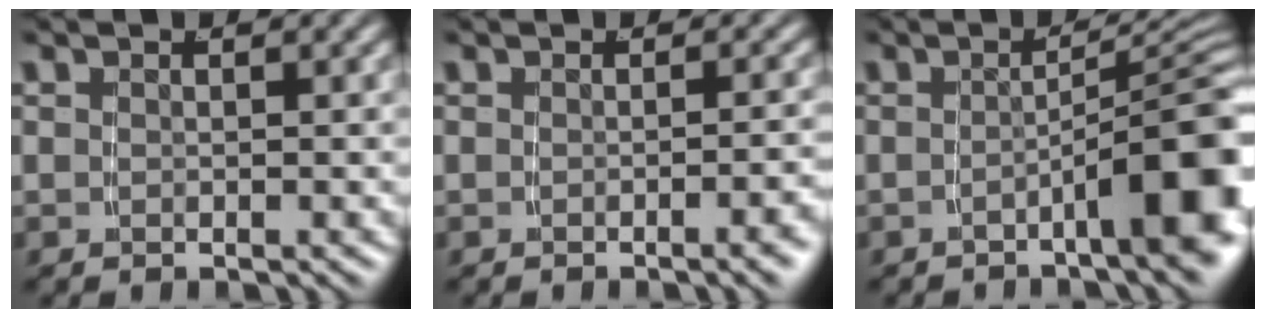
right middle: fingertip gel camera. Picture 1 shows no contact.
{"total": 1.4, "force": [-0.9, -0.4, 1.0], "torque": [-0.012, 0.010, -0.017]}
{"total": 7.9, "force": [-3.4, 1.4, 7.0], "torque": [-0.065, 0.019, -0.059]}